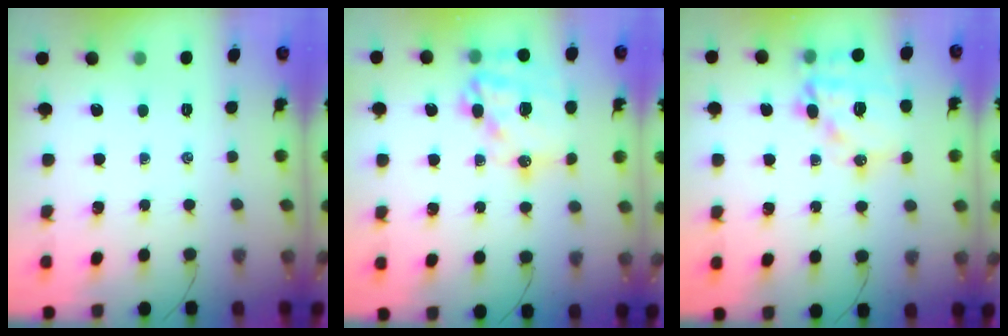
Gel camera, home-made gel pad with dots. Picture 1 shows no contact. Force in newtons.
{"total": 19.6, "press": 19.1, "slide": 4.3}
{"total": 15.3, "press": 14.9, "slide": 3.4}